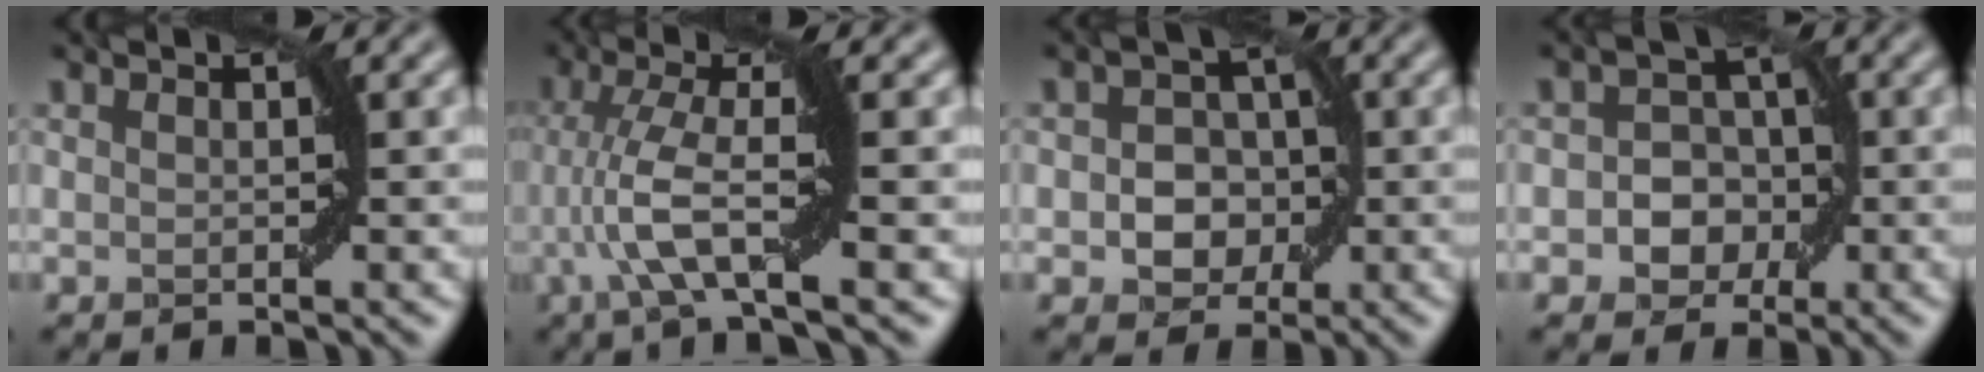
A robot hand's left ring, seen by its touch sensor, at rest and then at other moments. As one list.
[{"total": 5.6, "force": [-0.9, 0.6, 5.5], "torque": [-0.117, 0.013, -0.022]}, {"total": 4.1, "force": [-0.7, 3.3, 2.3], "torque": [-0.011, 0.000, -0.018]}, {"total": 3.7, "force": [-0.8, 3.1, 1.8], "torque": [0.006, 0.000, -0.023]}]